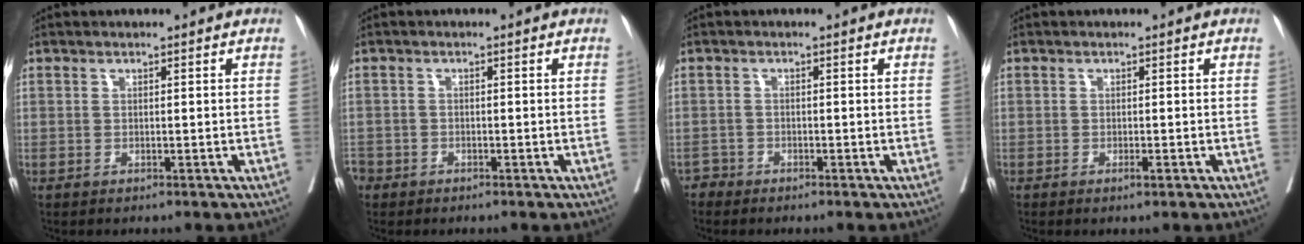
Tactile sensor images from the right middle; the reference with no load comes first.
{"total": 3.2, "force": [-2.2, 2.4, 0.3], "torque": [-0.011, 0.004, -0.047]}
{"total": 1.3, "force": [-1.1, 0.5, -0.5], "torque": [0.007, 0.002, -0.025]}
{"total": 0.9, "force": [-0.5, 0.1, 0.8], "torque": [-0.013, -0.002, -0.008]}